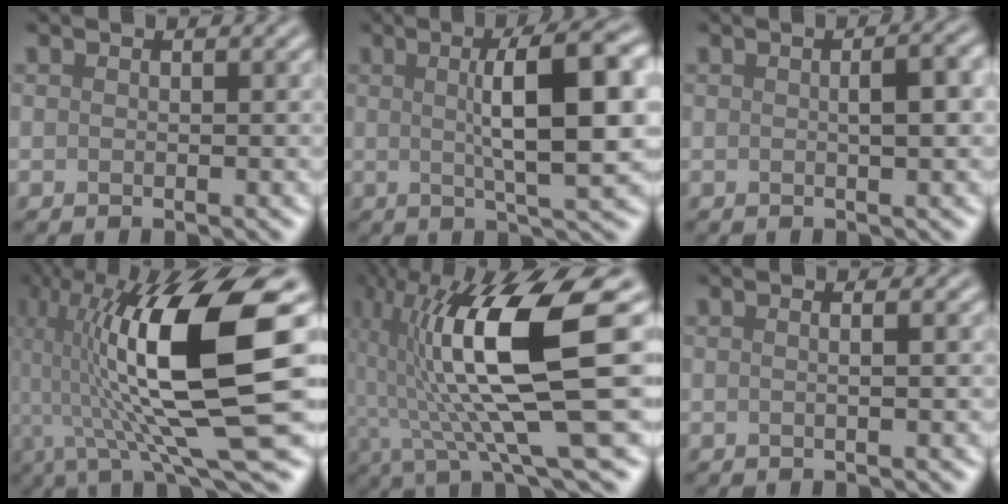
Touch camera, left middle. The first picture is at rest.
{"total": 9.2, "force": [1.4, 2.1, 8.8], "torque": [-0.108, 0.017, 0.028]}
{"total": 2.3, "force": [0.2, 0.6, 2.3], "torque": [-0.020, 0.013, 0.007]}
{"total": 14.4, "force": [1.1, 3.6, 13.9], "torque": [-0.253, 0.005, 0.033]}
{"total": 12.7, "force": [1.1, 2.8, 12.4], "torque": [-0.210, 0.007, 0.033]}
{"total": 1.5, "force": [0.4, 0.8, 1.2], "torque": [0.004, 0.006, -0.014]}